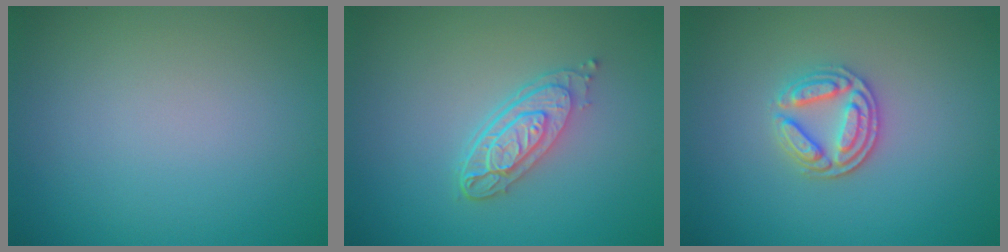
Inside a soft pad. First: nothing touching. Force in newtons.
{"total": 4.1, "press": 3.0, "slide": 2.7}
{"total": 3.3, "press": 3.0, "slide": 1.3}